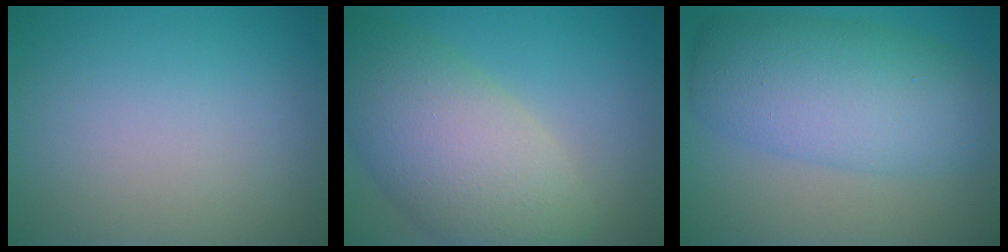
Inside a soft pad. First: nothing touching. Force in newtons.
{"total": 9.2, "press": 9.2, "slide": 0.8}
{"total": 7.9, "press": 7.9, "slide": 0.0}